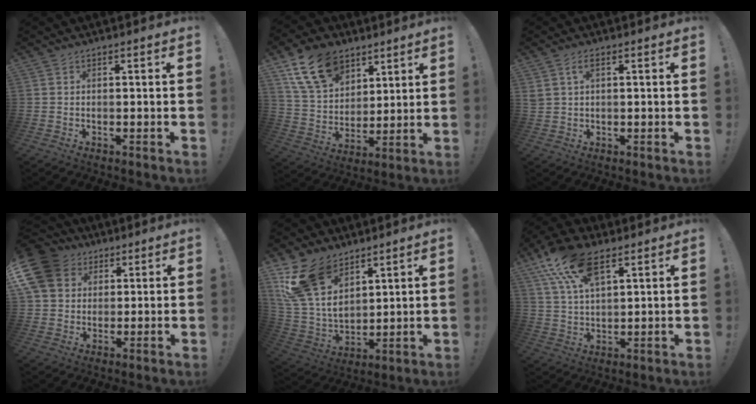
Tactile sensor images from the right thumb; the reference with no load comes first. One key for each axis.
{"total": 16.8, "fx": 9.6, "fy": 11.2, "fz": 8.0, "tx": -0.138, "ty": -0.045, "tz": 0.184}
{"total": 3.2, "fx": 1.1, "fy": 1.7, "fz": 2.5, "tx": -0.048, "ty": 0.003, "tz": 0.020}
{"total": 13.3, "fx": 4.8, "fy": 11.0, "fz": 5.8, "tx": -0.102, "ty": -0.018, "tz": 0.100}
{"total": 18.3, "fx": 10.7, "fy": 11.1, "fz": 9.8, "tx": -0.206, "ty": -0.065, "tz": 0.205}
{"total": 14.4, "fx": 8.8, "fy": 6.9, "fz": 9.1, "tx": -0.182, "ty": -0.029, "tz": 0.162}